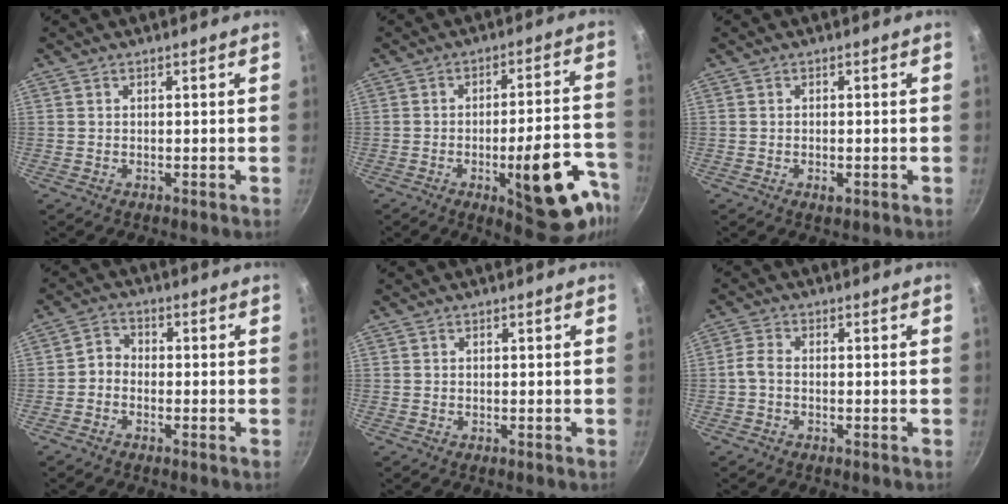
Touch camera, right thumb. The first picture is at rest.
{"total": 18.8, "force": [-8.0, 6.4, 15.7], "torque": [-0.155, 0.037, -0.102]}
{"total": 1.7, "force": [-0.6, 0.8, 1.4], "torque": [-0.025, 0.000, -0.010]}
{"total": 2.8, "force": [-1.2, 2.2, 1.2], "torque": [-0.018, 0.022, -0.033]}
{"total": 0.0}
{"total": 2.5, "force": [-0.9, 1.4, 1.9], "torque": [-0.051, 0.013, -0.026]}